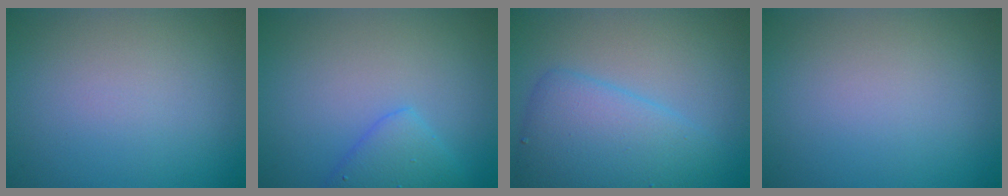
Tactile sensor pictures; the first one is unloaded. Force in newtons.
{"total": 3.0, "press": 3.0, "slide": 0.1}
{"total": 5.4, "press": 5.4, "slide": 0.2}
{"total": 0.0}